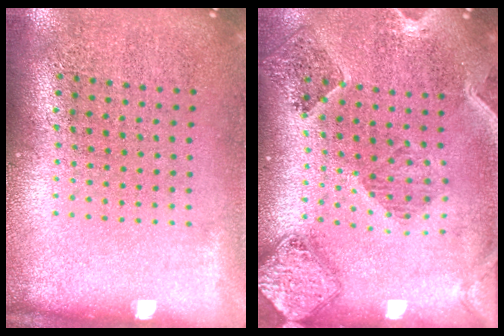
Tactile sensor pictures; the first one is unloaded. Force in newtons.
{"total": 1.6, "press": 1.5, "slide": 0.4}